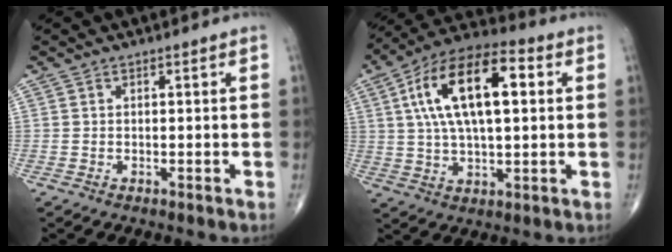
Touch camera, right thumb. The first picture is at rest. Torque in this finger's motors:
{"motor_torque": [1.19, 3.82, 1.38, 0.06, 0.58]}